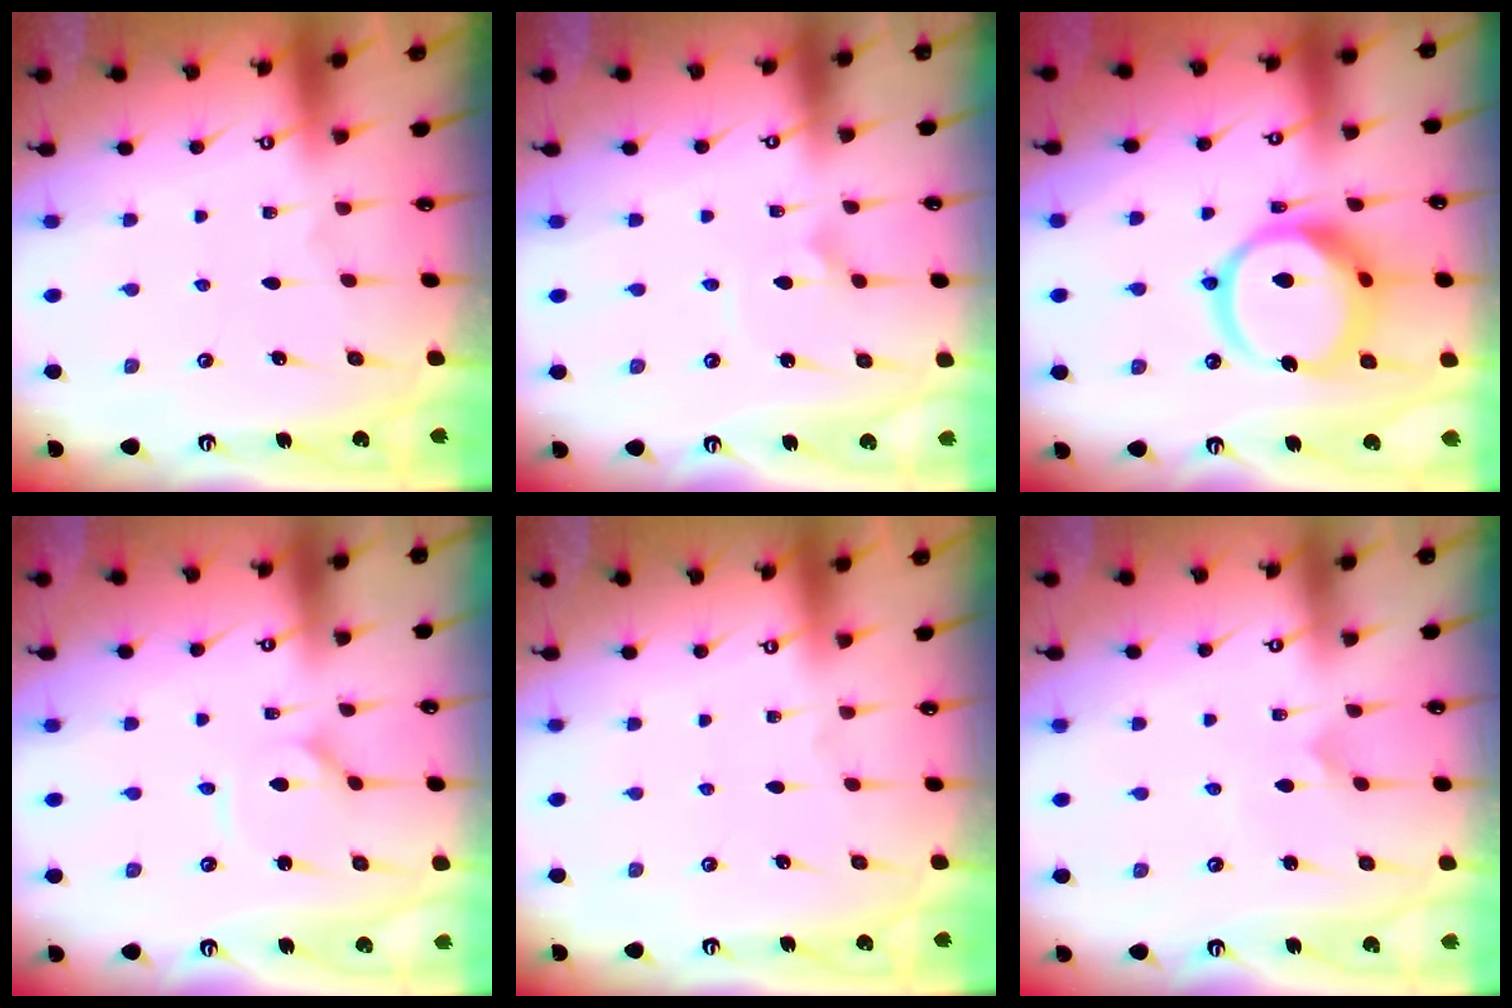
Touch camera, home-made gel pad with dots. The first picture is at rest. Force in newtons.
{"total": 3.0, "press": 3.0, "slide": 0.0}
{"total": 17.5, "press": 17.4, "slide": 2.0}
{"total": 1.5, "press": 1.4, "slide": 0.3}
{"total": 0.0}
{"total": 2.0, "press": 2.0, "slide": 0.1}